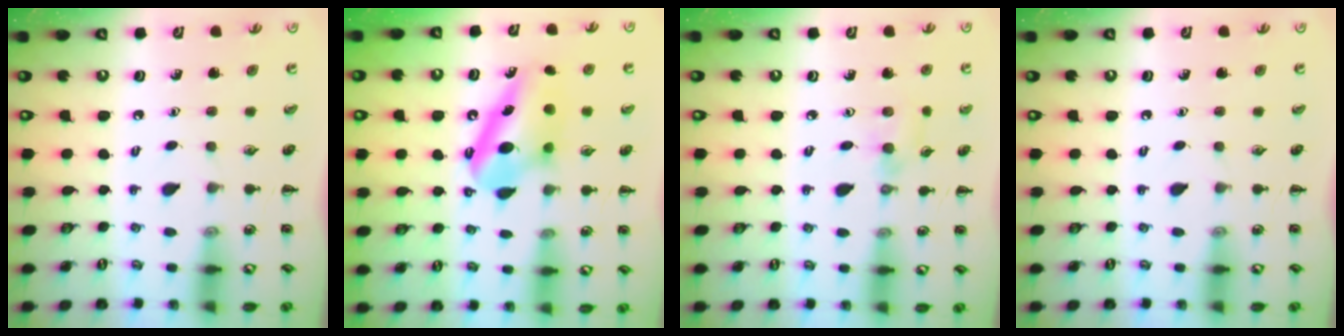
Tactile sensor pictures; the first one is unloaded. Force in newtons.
{"total": 11.5, "press": 11.4, "slide": 1.6}
{"total": 3.5, "press": 3.2, "slide": 1.4}
{"total": 0.0}